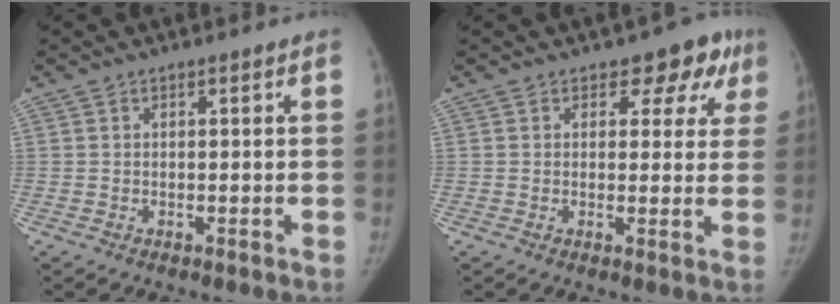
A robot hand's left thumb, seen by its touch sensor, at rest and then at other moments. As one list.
[{"total": 6.4, "force": [3.6, 4.3, 3.0], "torque": [0.009, -0.011, 0.034]}]